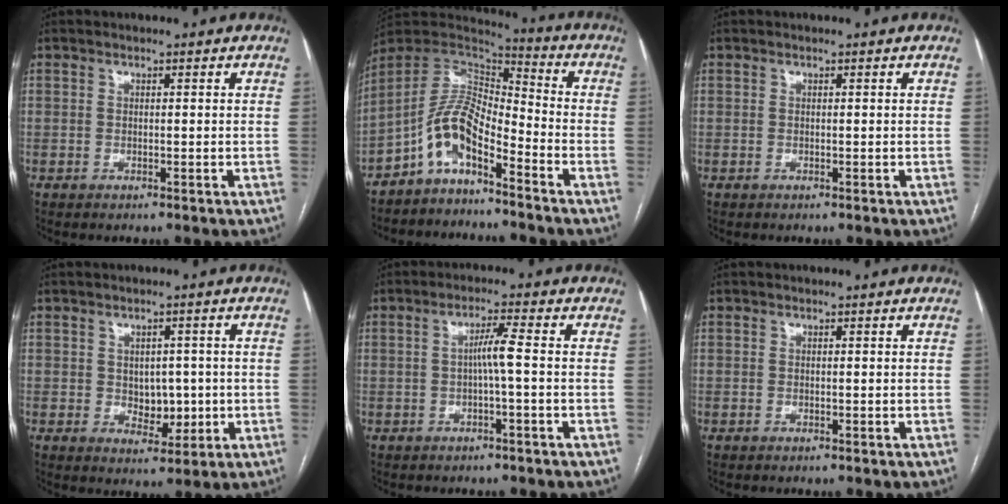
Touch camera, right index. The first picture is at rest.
{"total": 9.6, "force": [-5.8, 3.2, 6.9], "torque": [-0.142, 0.029, -0.113]}
{"total": 0.0}
{"total": 5.0, "force": [-0.2, 3.4, 3.7], "torque": [-0.044, 0.004, 0.007]}
{"total": 3.4, "force": [-0.4, -0.4, 3.3], "torque": [-0.059, 0.008, -0.004]}
{"total": 0.0}